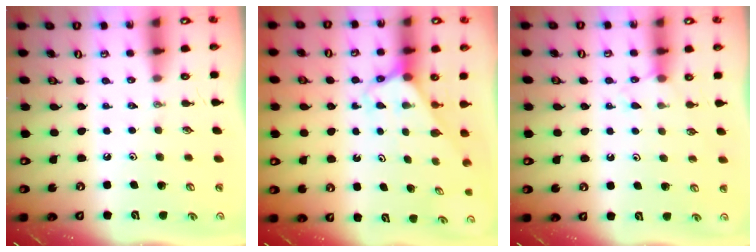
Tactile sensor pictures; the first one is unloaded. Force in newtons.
{"total": 2.5, "press": 2.5, "slide": 0.1}
{"total": 5.7, "press": 5.6, "slide": 0.7}